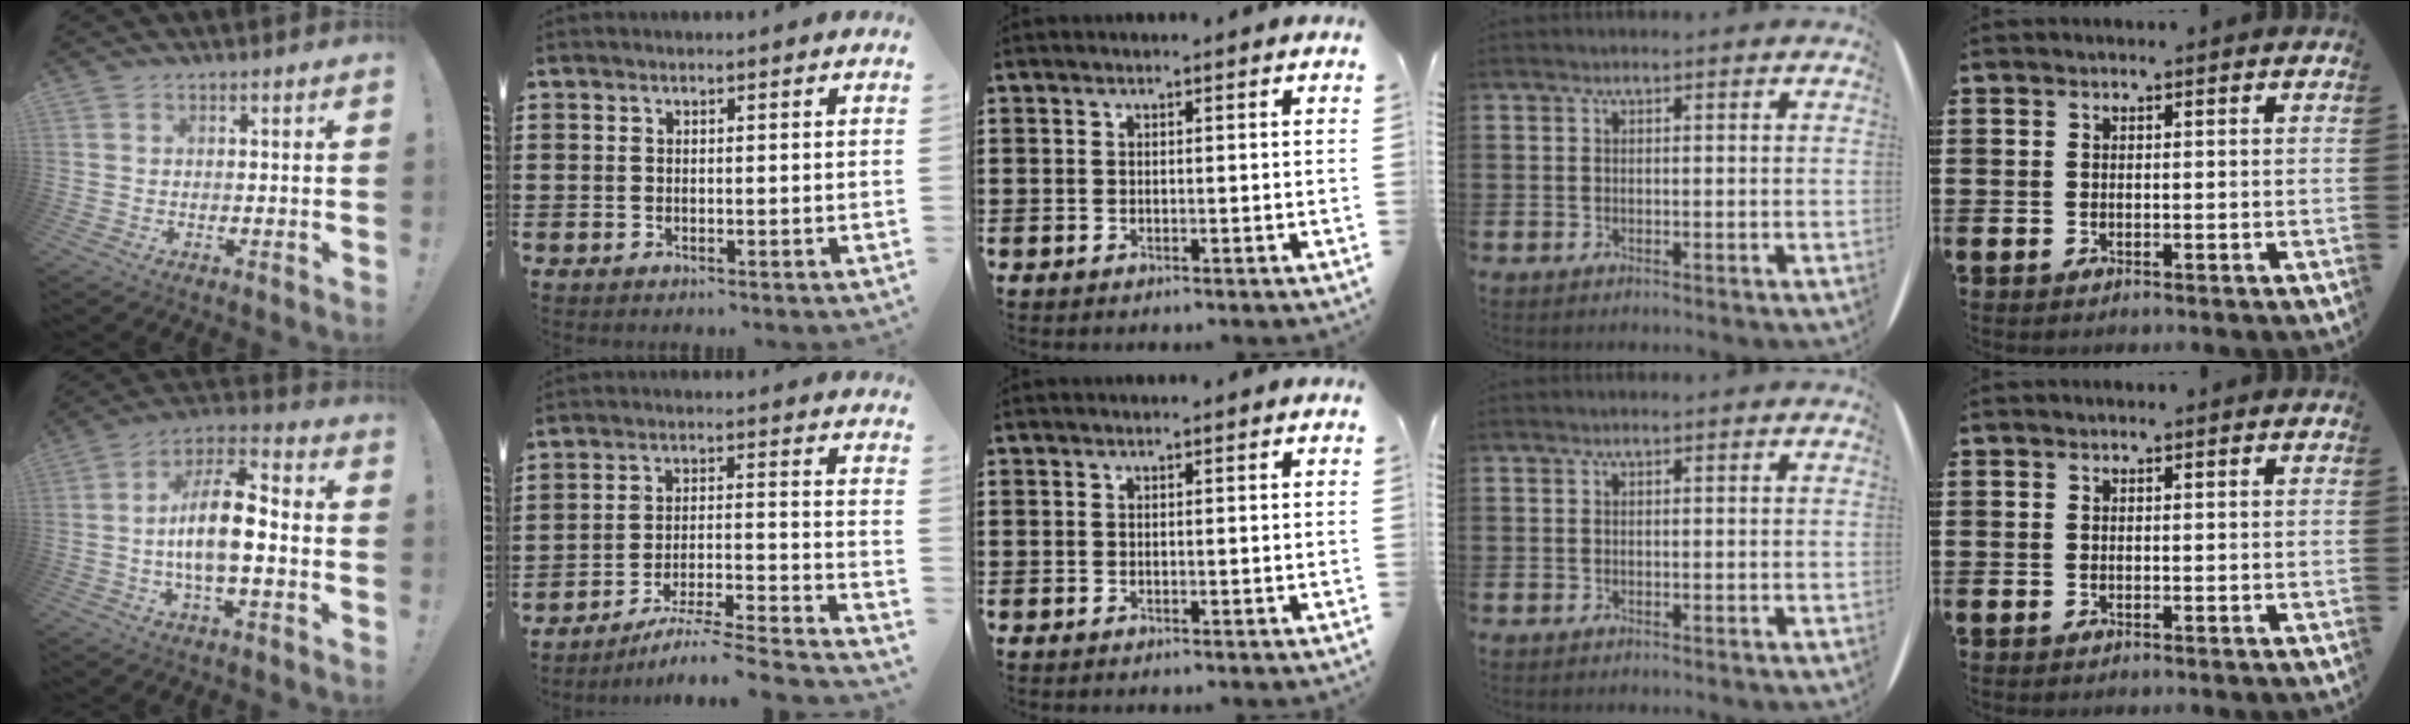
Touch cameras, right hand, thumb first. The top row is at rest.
{"thumb": {"total": 14.4, "force": [-2.5, 5.8, 13.0], "torque": [-0.242, 0.012, -0.049]}, "index": {"total": 5.4, "force": [-4.7, -0.3, 2.5], "torque": [-0.043, -0.017, -0.093]}}